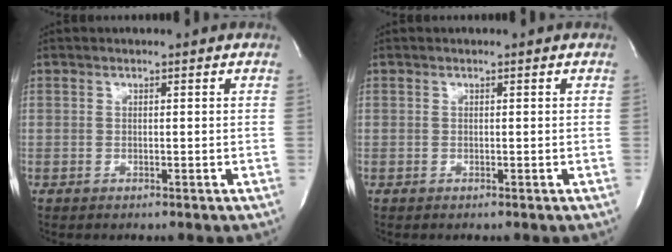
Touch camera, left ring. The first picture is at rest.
{"total": 0.0}